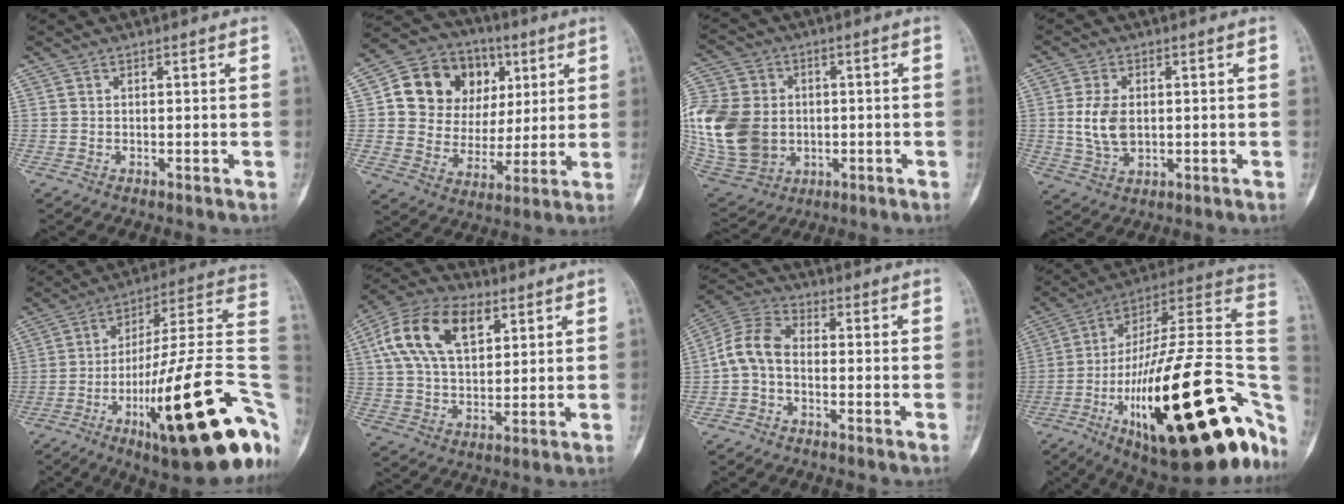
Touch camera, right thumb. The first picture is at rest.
{"total": 17.7, "force": [5.3, 14.5, 8.7], "torque": [-0.101, 0.014, 0.098]}
{"total": 23.0, "force": [-1.1, 18.1, 14.1], "torque": [-0.321, 0.008, -0.002]}
{"total": 6.9, "force": [0.3, 4.5, 5.3], "torque": [-0.101, -0.003, 0.011]}
{"total": 31.3, "force": [-10.6, 7.2, 28.6], "torque": [-0.347, 0.050, -0.158]}
{"total": 16.6, "force": [6.4, 9.6, 11.9], "torque": [-0.207, 0.005, 0.115]}
{"total": 7.7, "force": [-1.2, 5.0, 5.8], "torque": [-0.112, 0.026, -0.040]}
{"total": 39.6, "force": [-12.8, 12.6, 35.2], "torque": [-0.448, 0.059, -0.202]}